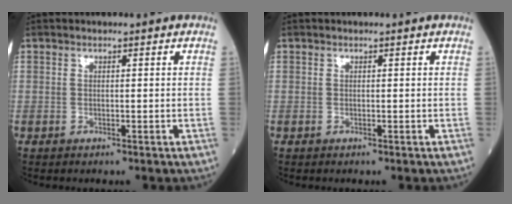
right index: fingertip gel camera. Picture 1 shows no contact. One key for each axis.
{"total": 0.0}